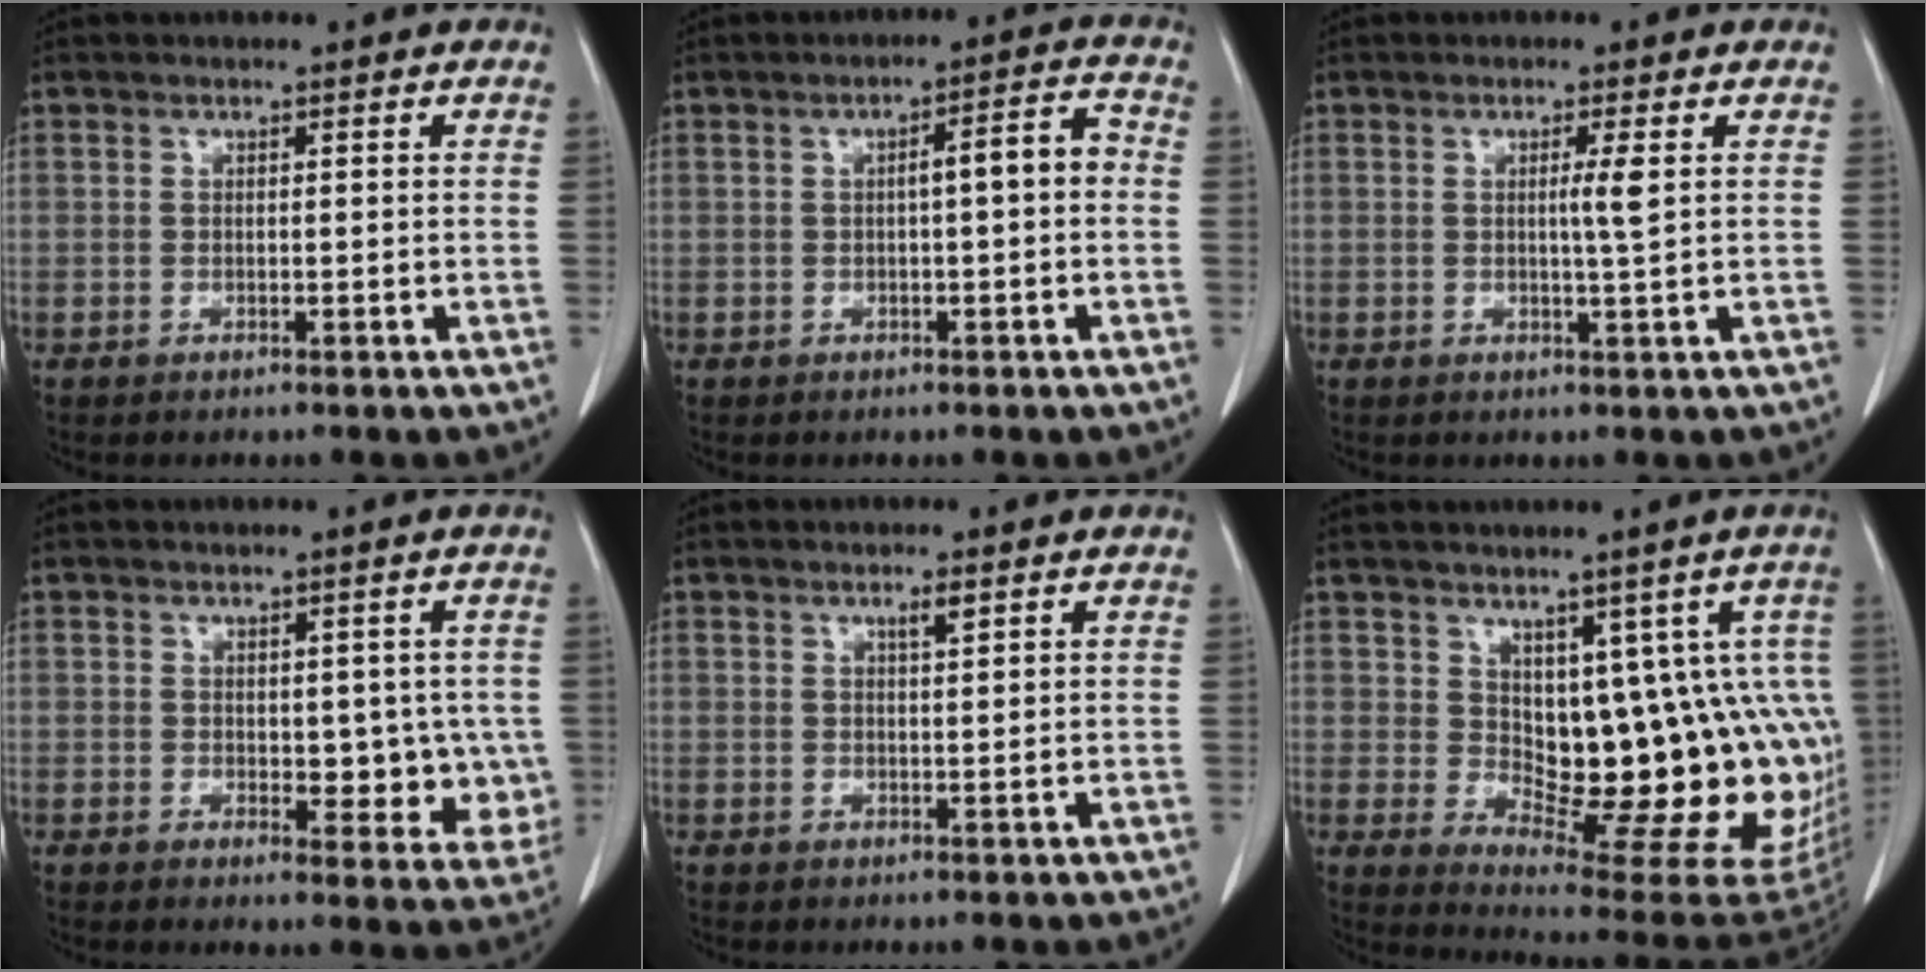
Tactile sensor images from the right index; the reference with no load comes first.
{"total": 4.5, "force": [0.0, 0.7, 4.5], "torque": [-0.064, 0.017, -0.002]}
{"total": 2.6, "force": [0.5, -0.5, 2.5], "torque": [-0.045, -0.005, 0.008]}
{"total": 6.9, "force": [0.2, 4.0, 5.7], "torque": [-0.040, -0.006, 0.009]}
{"total": 1.7, "force": [1.1, 0.2, 1.3], "torque": [-0.023, -0.001, 0.019]}
{"total": 14.8, "force": [3.0, 7.4, 12.5], "torque": [-0.136, 0.000, 0.059]}